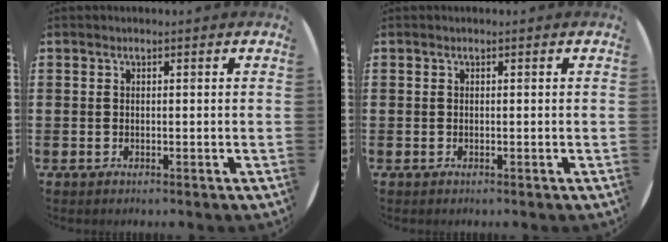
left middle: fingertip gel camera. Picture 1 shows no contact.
{"total": 0.0}